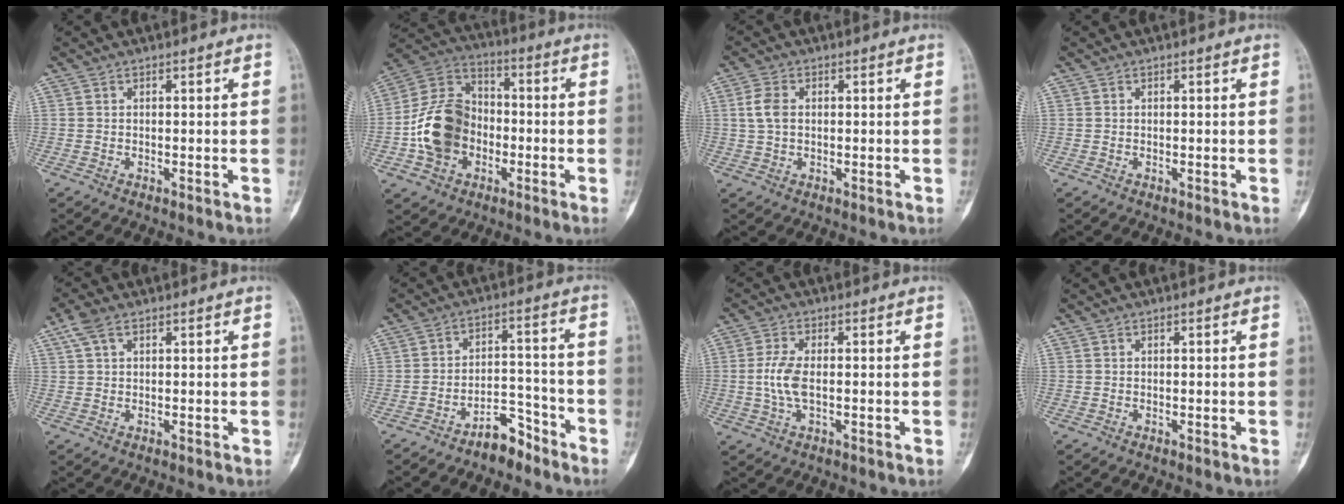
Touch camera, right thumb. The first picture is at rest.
{"total": 15.2, "force": [-3.2, 11.7, 9.2], "torque": [-0.152, 0.036, -0.065]}
{"total": 4.4, "force": [0.6, 2.8, 3.3], "torque": [-0.072, 0.005, 0.010]}
{"total": 0.0}
{"total": 3.6, "force": [1.9, 1.9, 2.5], "torque": [-0.058, 0.014, 0.039]}
{"total": 9.1, "force": [-7.3, 4.1, 3.7], "torque": [-0.037, 0.095, -0.126]}
{"total": 5.6, "force": [-0.3, 2.5, 5.0], "torque": [-0.120, 0.002, -0.009]}
{"total": 0.0}